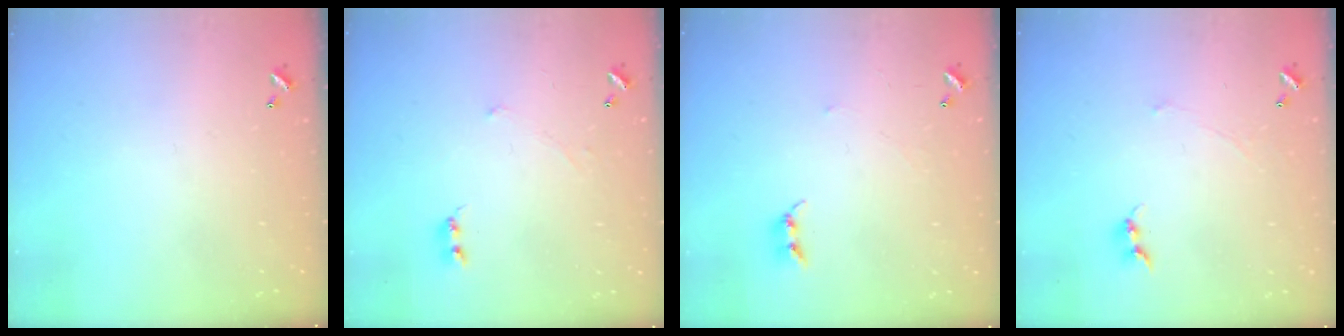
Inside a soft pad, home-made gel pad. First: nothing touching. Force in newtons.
{"total": 0.0}
{"total": 2.4, "press": 2.4, "slide": 0.2}
{"total": 1.0, "press": 0.8, "slide": 0.6}